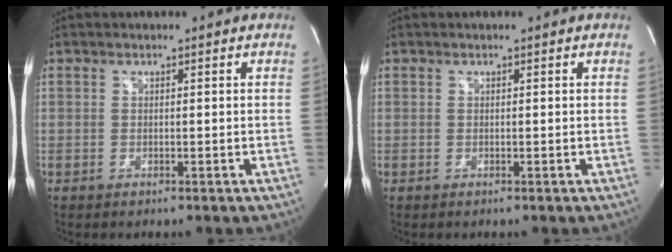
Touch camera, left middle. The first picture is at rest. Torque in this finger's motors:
{"motor_torque": [0.02, 0.00, -0.08, 0.00]}